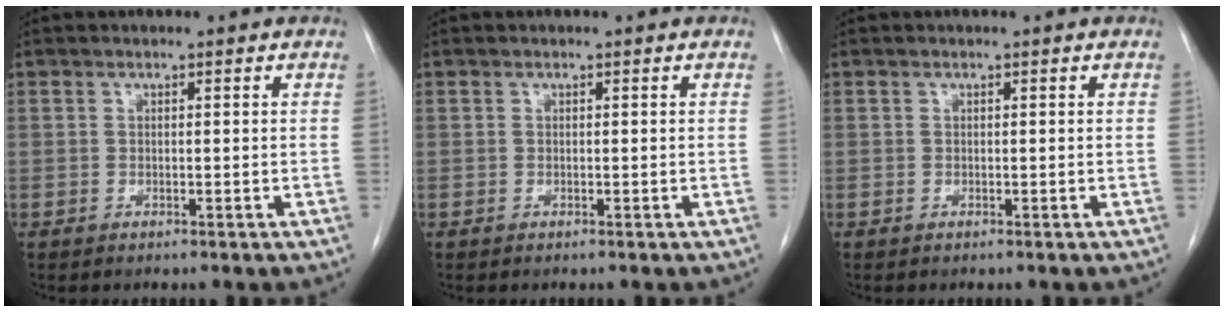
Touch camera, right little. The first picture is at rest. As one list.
[{"total": 0.0}, {"total": 0.0}]